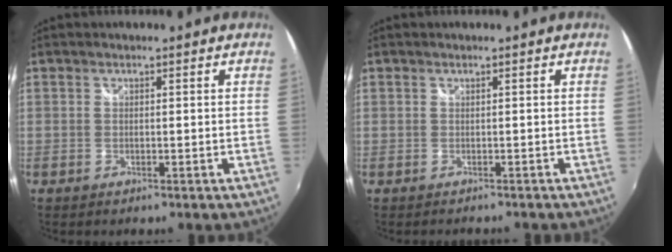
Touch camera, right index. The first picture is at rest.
{"total": 1.0, "force": [-0.6, 0.9, 0.0], "torque": [-0.001, 0.002, -0.006]}